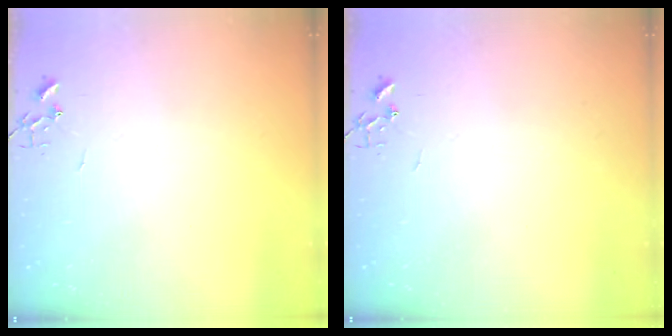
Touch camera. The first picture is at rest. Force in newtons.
{"total": 0.0}